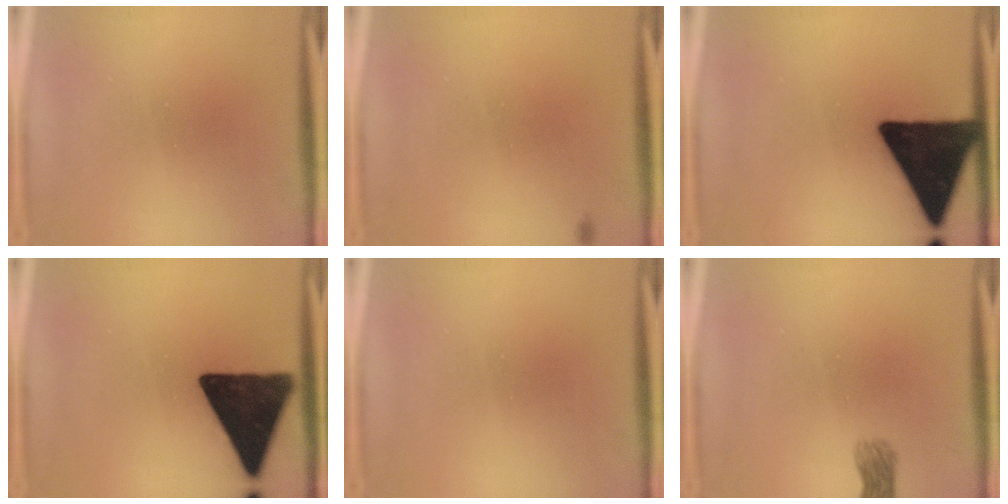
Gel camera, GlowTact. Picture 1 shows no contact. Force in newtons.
{"total": 0.6}
{"total": 18.2}
{"total": 15.4}
{"total": 0.0}
{"total": 2.3}